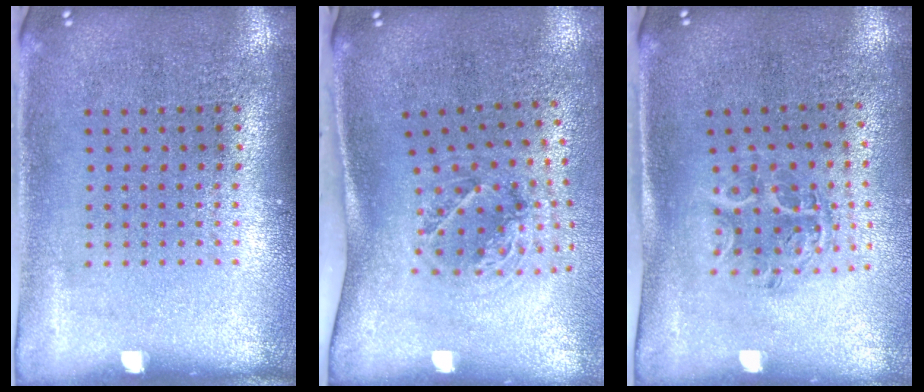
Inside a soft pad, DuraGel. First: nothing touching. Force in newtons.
{"total": 1.4, "press": 1.2, "slide": 0.8}
{"total": 1.1, "press": 1.1, "slide": 0.1}